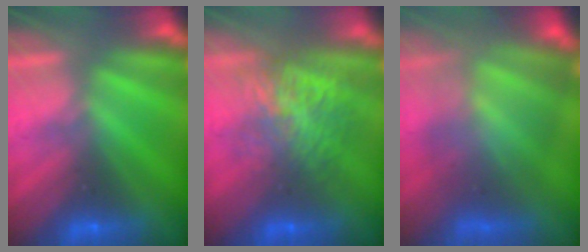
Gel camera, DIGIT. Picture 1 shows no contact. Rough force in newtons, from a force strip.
{"total": 5.8}
{"total": 8.5}